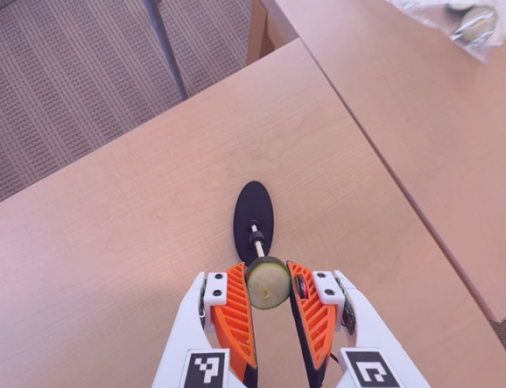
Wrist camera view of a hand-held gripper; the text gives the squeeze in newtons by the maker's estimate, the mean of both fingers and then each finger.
{"total": 11.1, "left": 11.4, "right": 10.8}